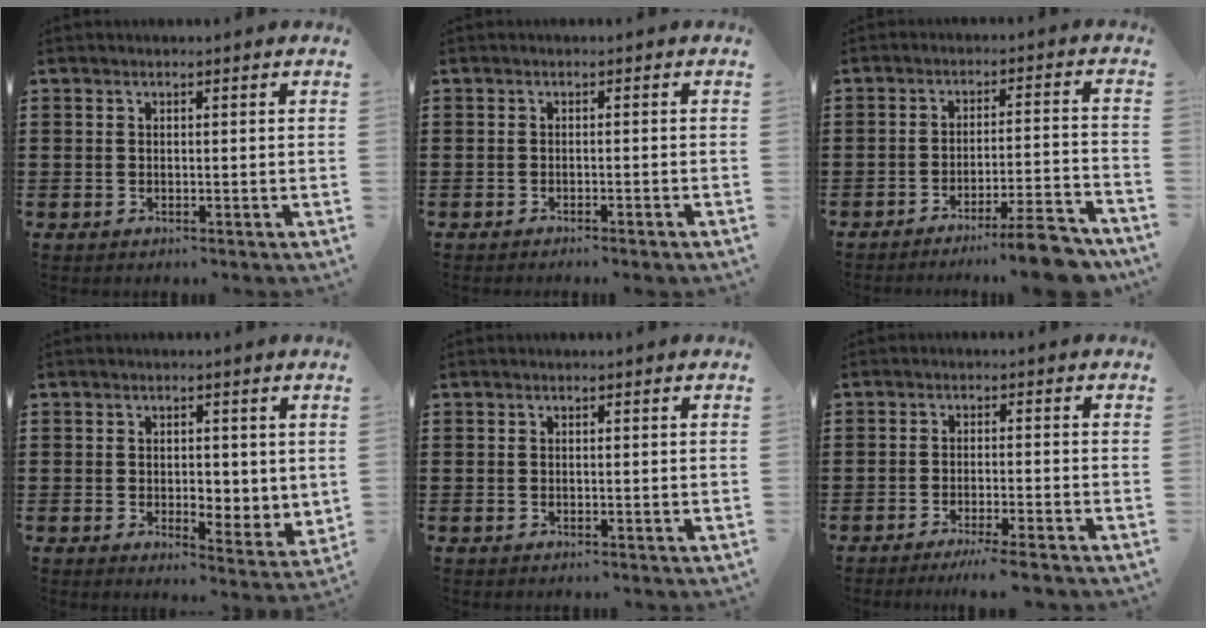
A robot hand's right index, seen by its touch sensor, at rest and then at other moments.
{"total": 0.8, "force": [-0.8, -0.2, 0.2], "torque": [-0.005, 0.000, -0.016]}
{"total": 8.0, "force": [-6.7, -0.1, 4.3], "torque": [-0.061, 0.004, -0.123]}
{"total": 3.0, "force": [0.7, 1.9, 2.2], "torque": [-0.034, -0.002, 0.009]}
{"total": 0.0}
{"total": 3.0, "force": [-2.6, -0.3, 1.6], "torque": [-0.026, -0.005, -0.048]}